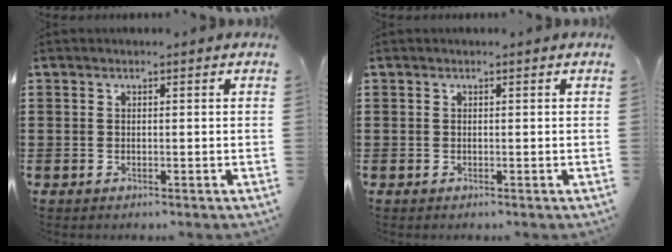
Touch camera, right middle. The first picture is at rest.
{"total": 0.0}